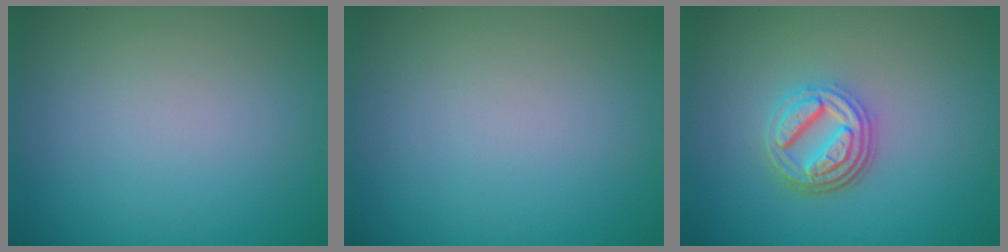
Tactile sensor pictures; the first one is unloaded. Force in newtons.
{"total": 0.0}
{"total": 4.2, "press": 3.3, "slide": 2.6}